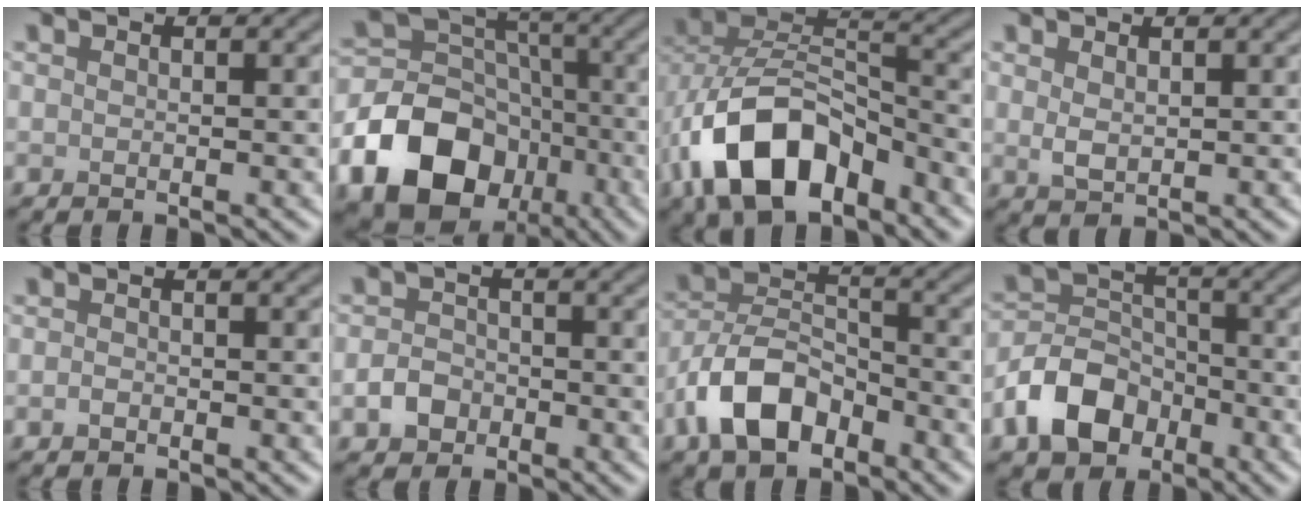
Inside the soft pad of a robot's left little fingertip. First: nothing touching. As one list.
[{"total": 15.5, "force": [-7.4, 11.9, 6.6], "torque": [-0.146, -0.029, -0.146]}, {"total": 10.4, "force": [-5.1, 5.7, 7.0], "torque": [-0.138, 0.011, -0.095]}, {"total": 1.6, "force": [0.7, 0.8, 1.2], "torque": [-0.026, -0.002, 0.017]}, {"total": 0.7, "force": [-0.3, 0.5, 0.4], "torque": [-0.008, -0.002, -0.008]}, {"total": 2.4, "force": [-1.0, 1.9, 1.0], "torque": [-0.016, 0.000, -0.024]}, {"total": 6.9, "force": [-3.8, 3.9, 4.3], "torque": [-0.077, 0.004, -0.079]}, {"total": 6.3, "force": [-3.3, 4.4, 3.0], "torque": [-0.054, -0.001, -0.074]}]